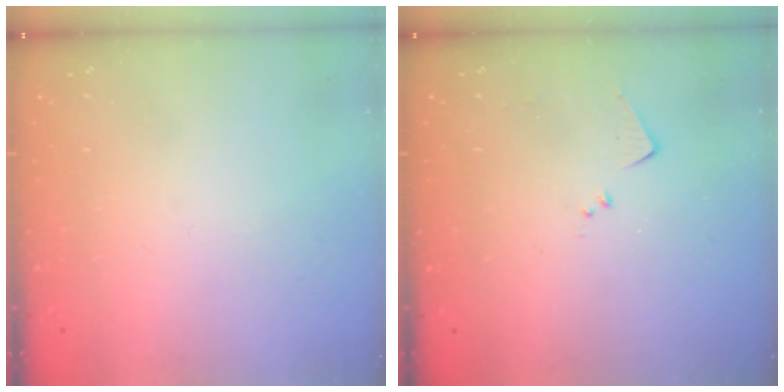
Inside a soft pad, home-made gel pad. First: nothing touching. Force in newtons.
{"total": 5.8, "press": 5.7, "slide": 0.8}